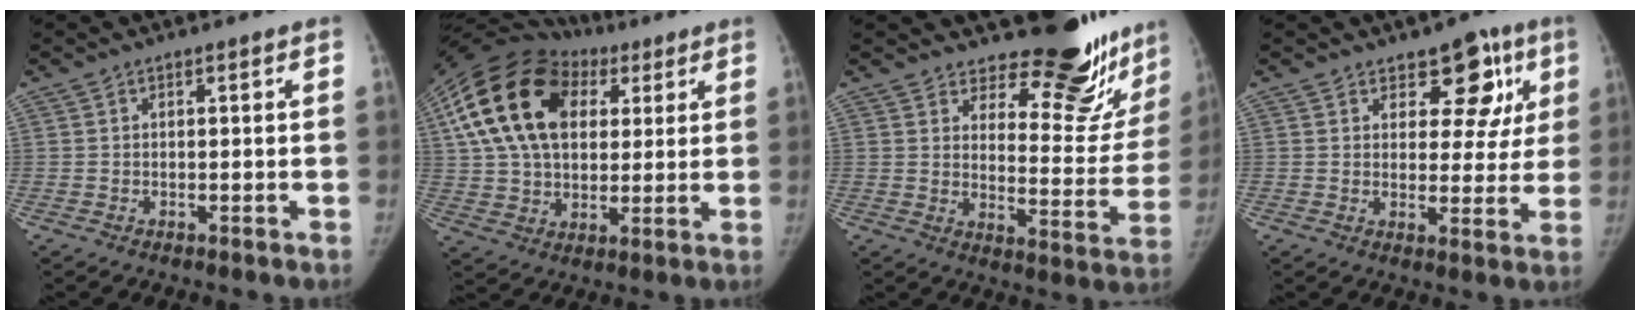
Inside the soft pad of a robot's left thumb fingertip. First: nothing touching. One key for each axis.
{"total": 23.6, "fx": 7.6, "fy": 16.1, "fz": 15.6, "tx": -0.287, "ty": 0.030, "tz": 0.131}
{"total": 19.5, "fx": 16.7, "fy": 6.6, "fz": 7.7, "tx": -0.046, "ty": -0.149, "tz": 0.207}
{"total": 9.8, "fx": 5.1, "fy": 6.0, "fz": 5.9, "tx": -0.017, "ty": -0.017, "tz": 0.063}